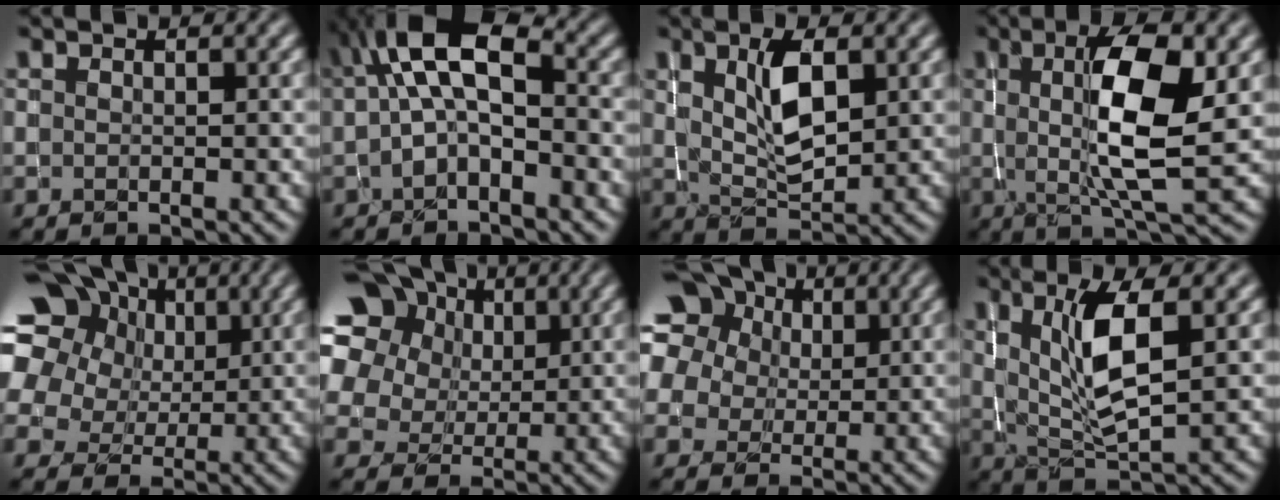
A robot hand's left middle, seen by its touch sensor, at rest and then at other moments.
{"total": 6.3, "force": [0.6, 2.8, 5.7], "torque": [-0.103, 0.018, 0.002]}
{"total": 4.3, "force": [1.3, 1.8, 3.7], "torque": [-0.077, -0.002, 0.026]}
{"total": 8.5, "force": [0.9, 2.2, 8.2], "torque": [-0.129, -0.007, 0.018]}
{"total": 20.1, "force": [8.6, 15.6, 9.2], "torque": [-0.236, 0.051, 0.145]}
{"total": 16.5, "force": [7.7, 12.2, 8.0], "torque": [-0.200, 0.047, 0.144]}
{"total": 15.2, "force": [7.6, 11.2, 6.8], "torque": [-0.179, 0.046, 0.130]}
{"total": 5.6, "force": [1.3, 1.3, 5.3], "torque": [-0.099, -0.007, 0.031]}